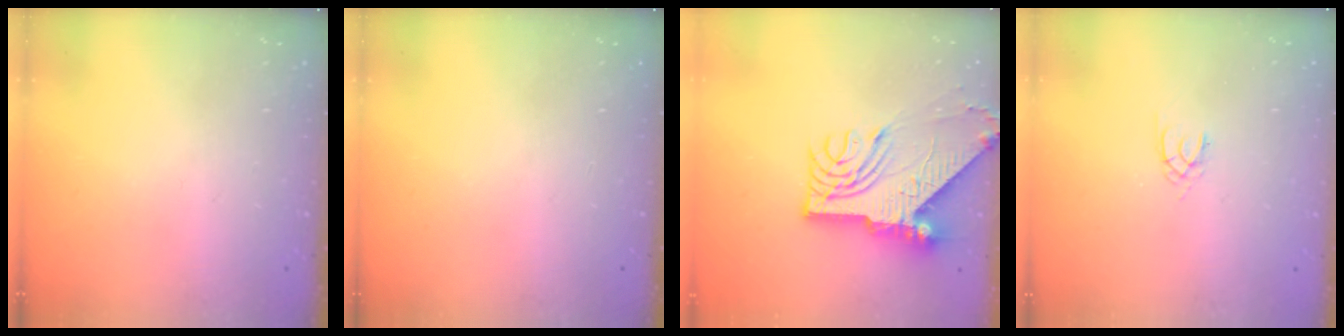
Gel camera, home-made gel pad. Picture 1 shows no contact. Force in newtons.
{"total": 0.0}
{"total": 12.0, "press": 11.9, "slide": 1.4}
{"total": 1.3, "press": 1.2, "slide": 0.3}